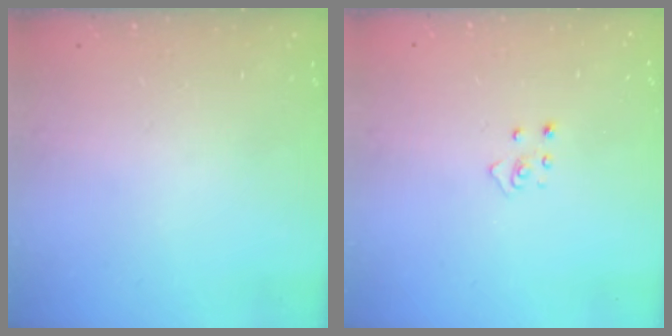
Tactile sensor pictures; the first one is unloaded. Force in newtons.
{"total": 2.5, "press": 2.4, "slide": 0.3}